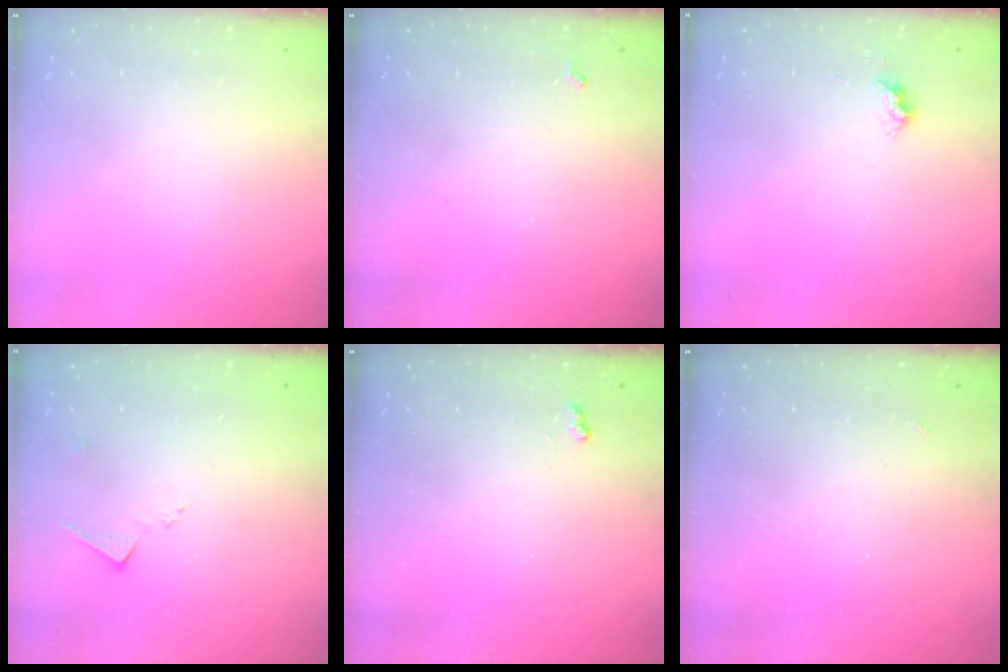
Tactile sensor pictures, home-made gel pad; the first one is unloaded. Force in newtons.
{"total": 2.9, "press": 2.9, "slide": 0.4}
{"total": 6.4, "press": 6.3, "slide": 0.9}
{"total": 6.0, "press": 6.0, "slide": 0.6}
{"total": 2.9, "press": 2.8, "slide": 0.5}
{"total": 1.9, "press": 1.8, "slide": 0.4}